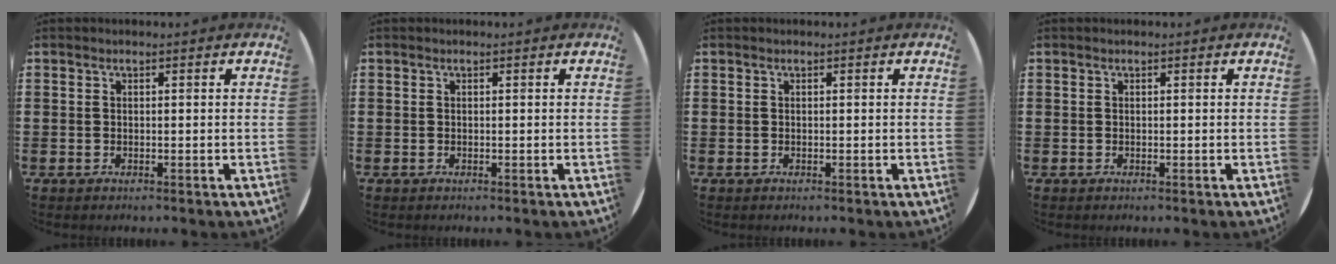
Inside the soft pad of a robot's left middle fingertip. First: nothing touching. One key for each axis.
{"total": 0.0}
{"total": 0.0}
{"total": 0.0}